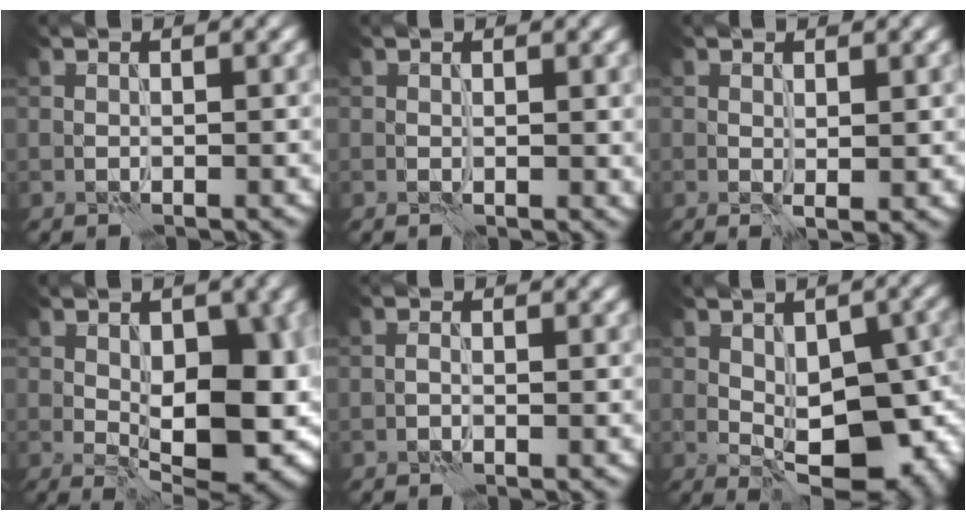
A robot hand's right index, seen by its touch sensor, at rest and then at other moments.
{"total": 0.7, "force": [0.3, 0.3, 0.6], "torque": [-0.007, -0.003, 0.006]}
{"total": 1.3, "force": [0.3, 0.3, 1.2], "torque": [-0.020, -0.004, 0.009]}
{"total": 8.4, "force": [-0.5, 3.8, 7.5], "torque": [-0.116, -0.004, -0.001]}
{"total": 0.6, "force": [-0.5, 0.1, 0.3], "torque": [-0.005, 0.001, -0.013]}
{"total": 10.8, "force": [-1.5, 5.4, 9.3], "torque": [-0.130, -0.007, -0.019]}